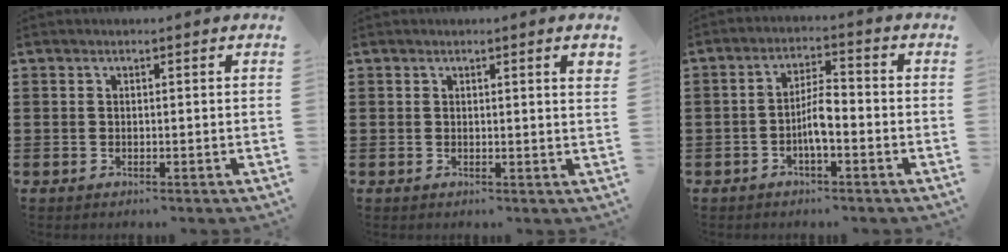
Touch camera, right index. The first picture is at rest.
{"total": 1.4, "force": [0.6, -0.1, 1.3], "torque": [-0.026, -0.001, 0.010]}
{"total": 4.5, "force": [-1.5, 1.1, 4.1], "torque": [-0.079, 0.005, -0.030]}